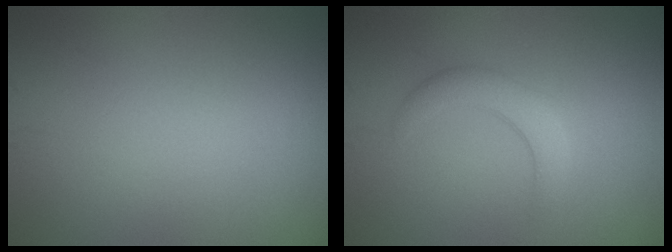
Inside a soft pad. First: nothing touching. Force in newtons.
{"total": 2.6, "press": 2.6, "slide": 0.2}